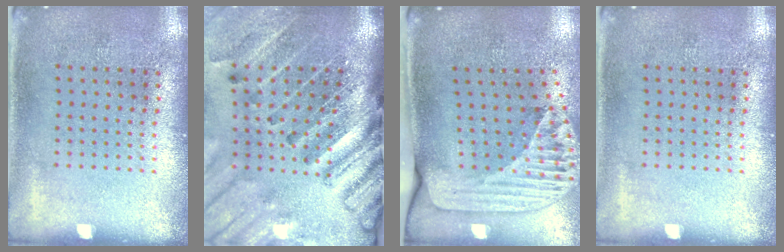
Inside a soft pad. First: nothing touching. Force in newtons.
{"total": 4.7, "press": 3.3, "slide": 3.3}
{"total": 2.5, "press": 1.8, "slide": 1.8}
{"total": 0.0}